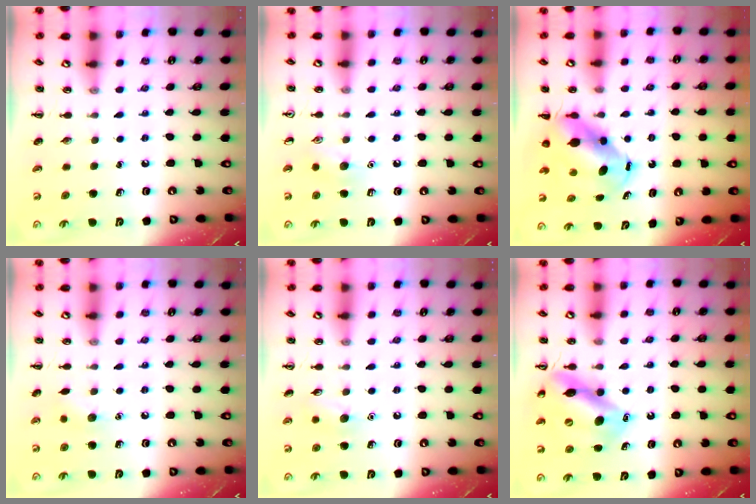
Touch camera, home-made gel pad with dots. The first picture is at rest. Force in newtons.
{"total": 7.1, "press": 6.8, "slide": 1.8}
{"total": 7.0, "press": 6.6, "slide": 2.3}
{"total": 5.8, "press": 5.6, "slide": 1.6}
{"total": 6.9, "press": 6.7, "slide": 1.8}
{"total": 13.4, "press": 12.9, "slide": 3.8}